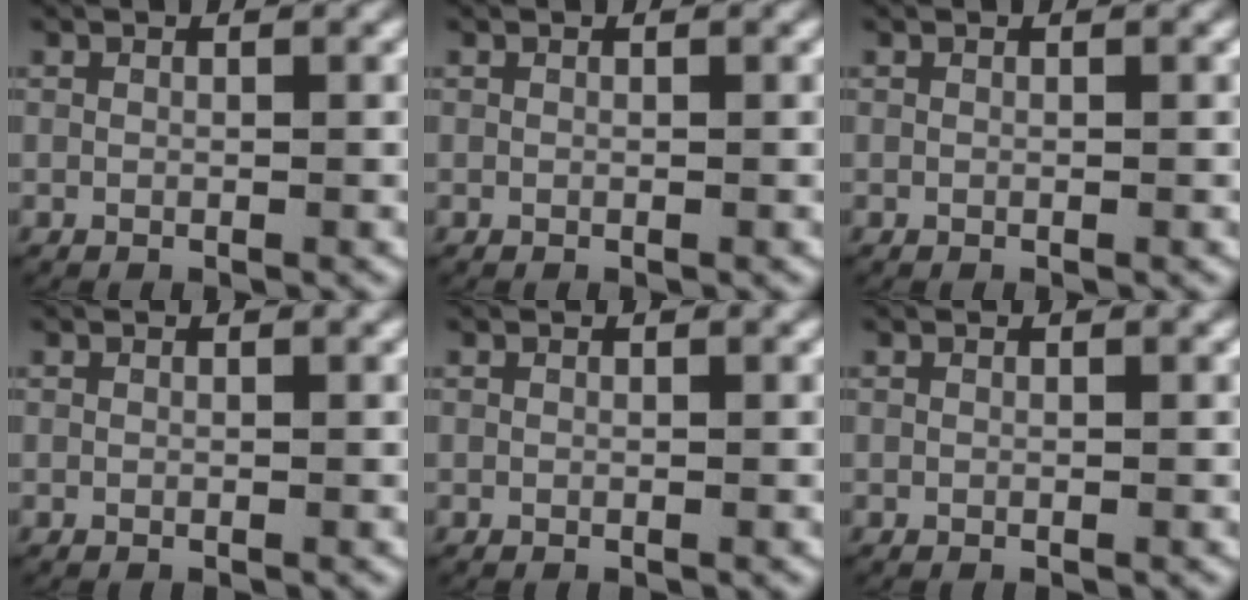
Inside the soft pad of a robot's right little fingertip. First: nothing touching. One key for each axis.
{"total": 0.0}
{"total": 0.0}
{"total": 0.0}
{"total": 0.0}
{"total": 0.0}